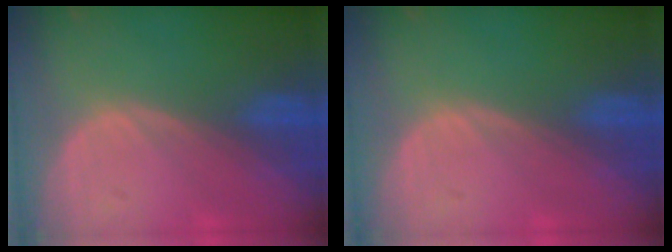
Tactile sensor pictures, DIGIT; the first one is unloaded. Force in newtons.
{"total": 0.0}